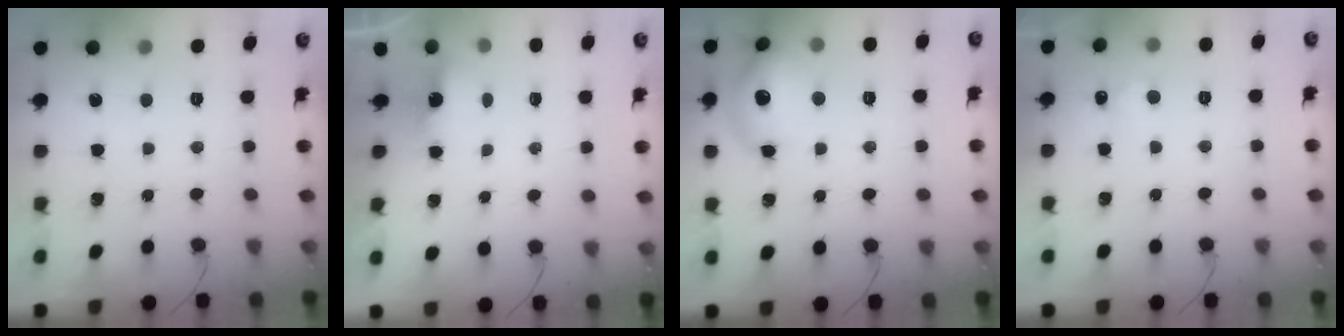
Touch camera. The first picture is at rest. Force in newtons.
{"total": 3.6, "press": 3.5, "slide": 1.0}
{"total": 15.0, "press": 14.9, "slide": 1.5}
{"total": 3.7, "press": 3.5, "slide": 1.1}